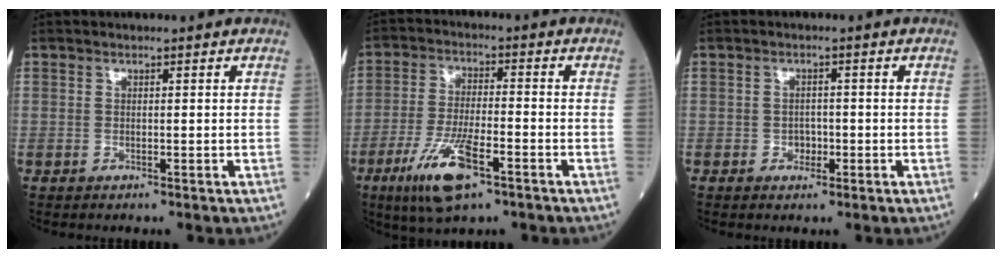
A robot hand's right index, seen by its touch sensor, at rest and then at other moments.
{"total": 10.2, "force": [-5.4, 2.3, 8.4], "torque": [-0.168, -0.018, -0.094]}
{"total": 1.8, "force": [-0.6, 1.5, 0.9], "torque": [-0.009, 0.005, -0.008]}